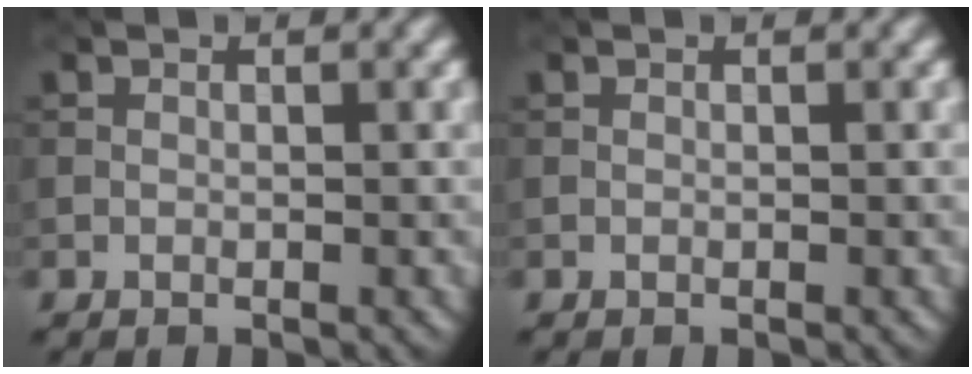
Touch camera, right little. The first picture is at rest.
{"total": 0.0}